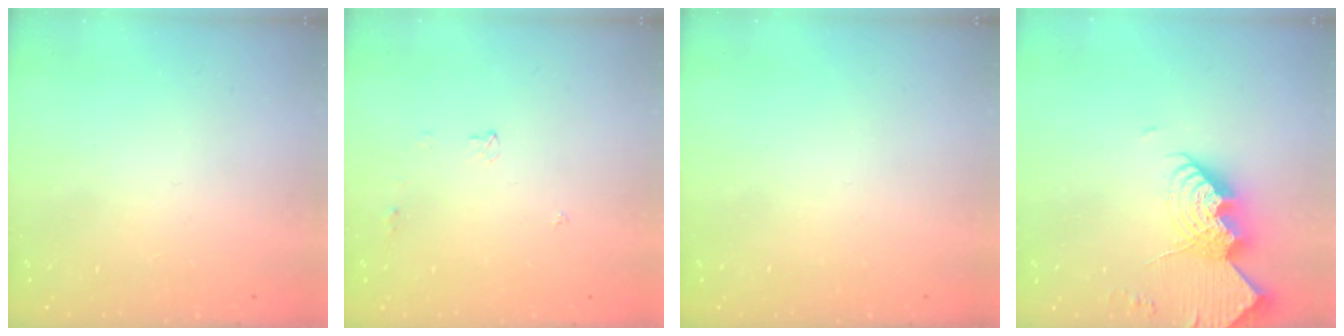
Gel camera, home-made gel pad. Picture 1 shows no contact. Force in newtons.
{"total": 3.1, "press": 3.1, "slide": 0.6}
{"total": 0.0}
{"total": 15.3, "press": 15.2, "slide": 1.4}